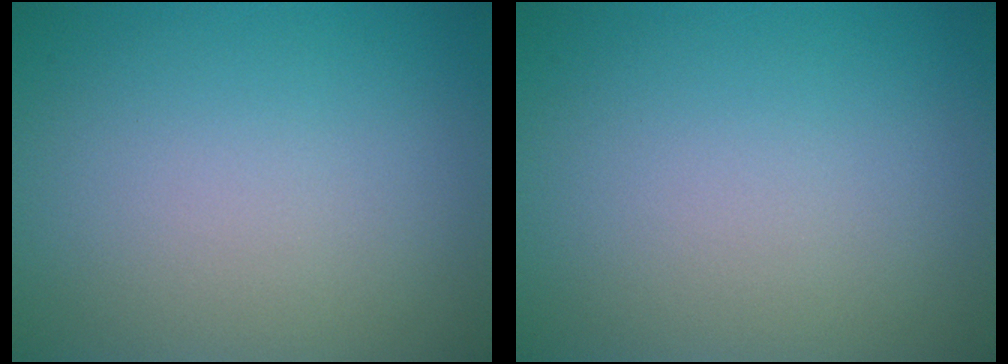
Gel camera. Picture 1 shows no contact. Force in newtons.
{"total": 0.0}